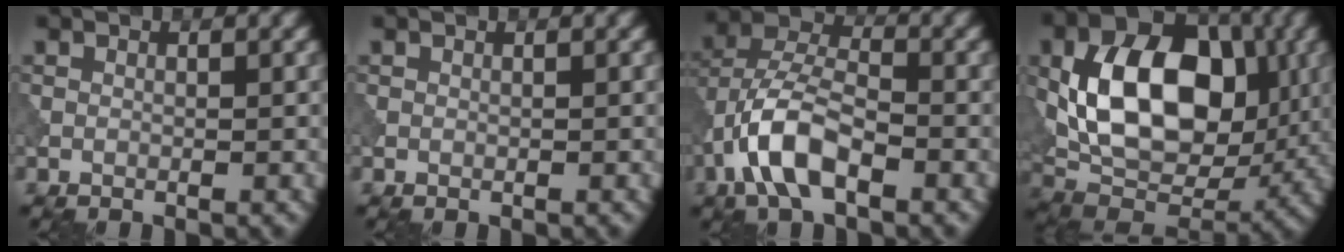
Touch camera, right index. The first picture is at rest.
{"total": 0.0}
{"total": 7.2, "force": [-3.2, 3.4, 5.5], "torque": [-0.110, 0.011, -0.069]}
{"total": 12.5, "force": [1.2, 8.3, 9.3], "torque": [-0.157, 0.003, 0.019]}